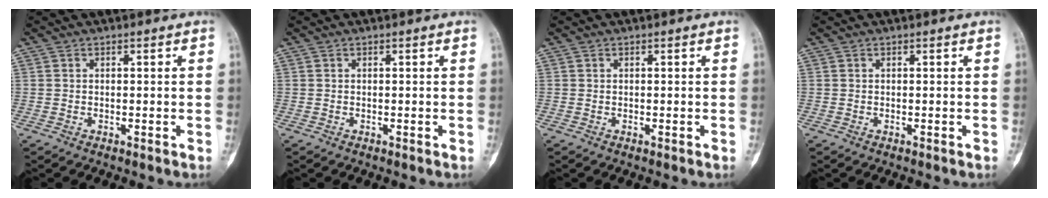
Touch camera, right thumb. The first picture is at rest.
{"total": 0.0}
{"total": 0.0}
{"total": 0.0}